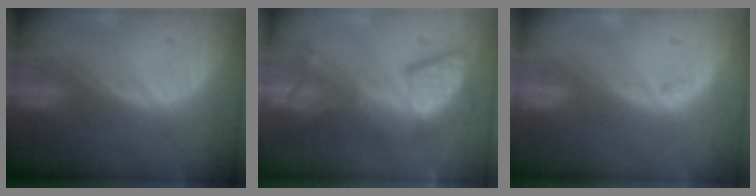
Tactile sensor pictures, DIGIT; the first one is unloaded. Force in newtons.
{"total": 9.1, "press": 9.0, "slide": 1.2}
{"total": 0.6, "press": 0.6, "slide": 0.2}